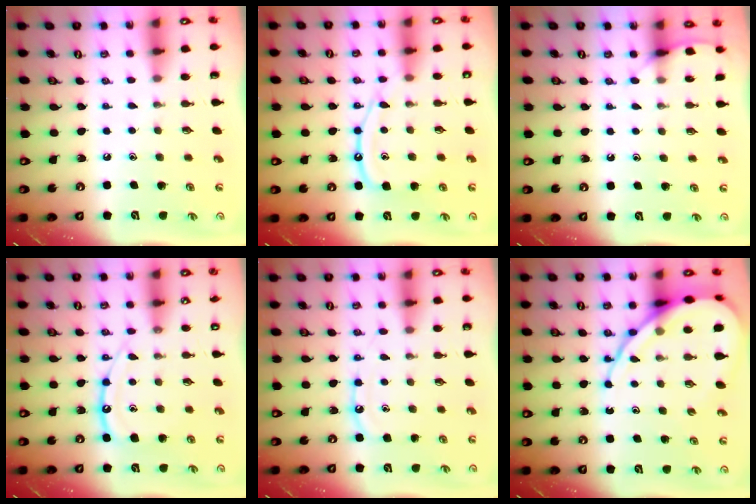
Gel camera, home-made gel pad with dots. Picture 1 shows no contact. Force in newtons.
{"total": 11.0, "press": 11.0, "slide": 0.7}
{"total": 6.8, "press": 6.8, "slide": 0.7}
{"total": 12.4, "press": 12.3, "slide": 1.2}
{"total": 8.3, "press": 8.2, "slide": 0.8}
{"total": 14.9, "press": 14.9, "slide": 1.6}